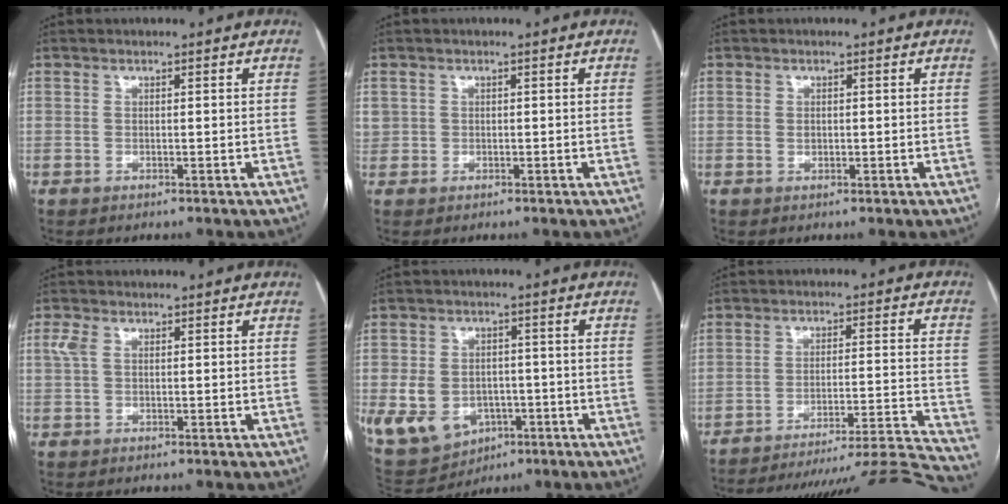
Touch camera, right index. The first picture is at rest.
{"total": 2.1, "force": [0.3, 2.0, 0.4], "torque": [-0.003, 0.011, 0.011]}
{"total": 1.0, "force": [0.1, 0.8, 0.6], "torque": [-0.010, 0.000, 0.002]}
{"total": 2.3, "force": [0.8, 1.4, 1.7], "torque": [-0.051, 0.019, 0.021]}
{"total": 16.7, "force": [-5.2, 13.1, 8.8], "torque": [-0.212, 0.012, -0.061]}
{"total": 25.0, "force": [-24.0, -1.7, 6.8], "torque": [-0.050, -0.008, -0.317]}